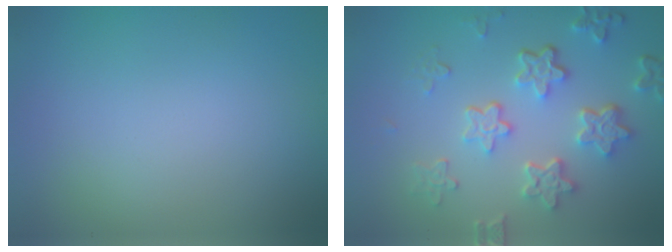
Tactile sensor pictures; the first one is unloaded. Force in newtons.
{"total": 5.5, "press": 4.2, "slide": 3.6}